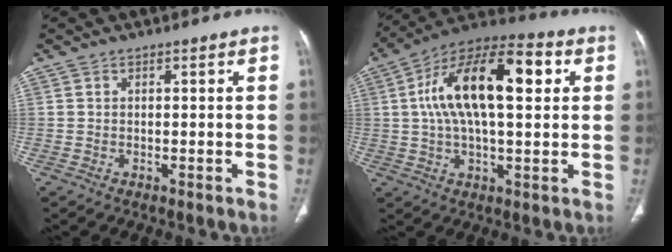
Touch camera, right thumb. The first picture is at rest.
{"total": 20.4, "force": [4.3, 8.9, 17.8], "torque": [-0.296, 0.028, 0.062]}